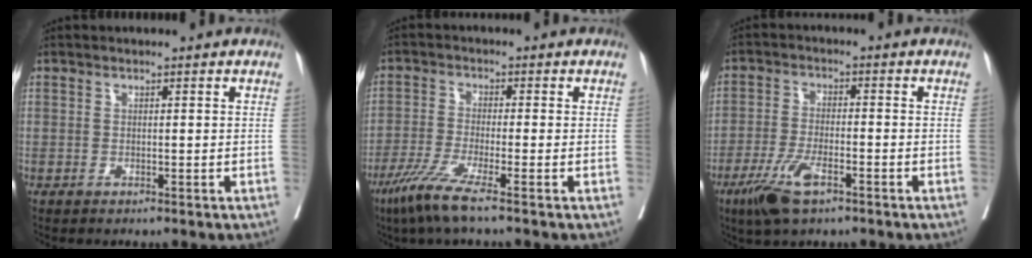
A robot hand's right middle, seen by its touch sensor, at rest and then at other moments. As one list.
[{"total": 6.4, "force": [-4.2, -0.5, 4.8], "torque": [-0.097, -0.020, -0.086]}, {"total": 7.3, "force": [-4.3, 1.7, 5.6], "torque": [-0.118, -0.013, -0.077]}]